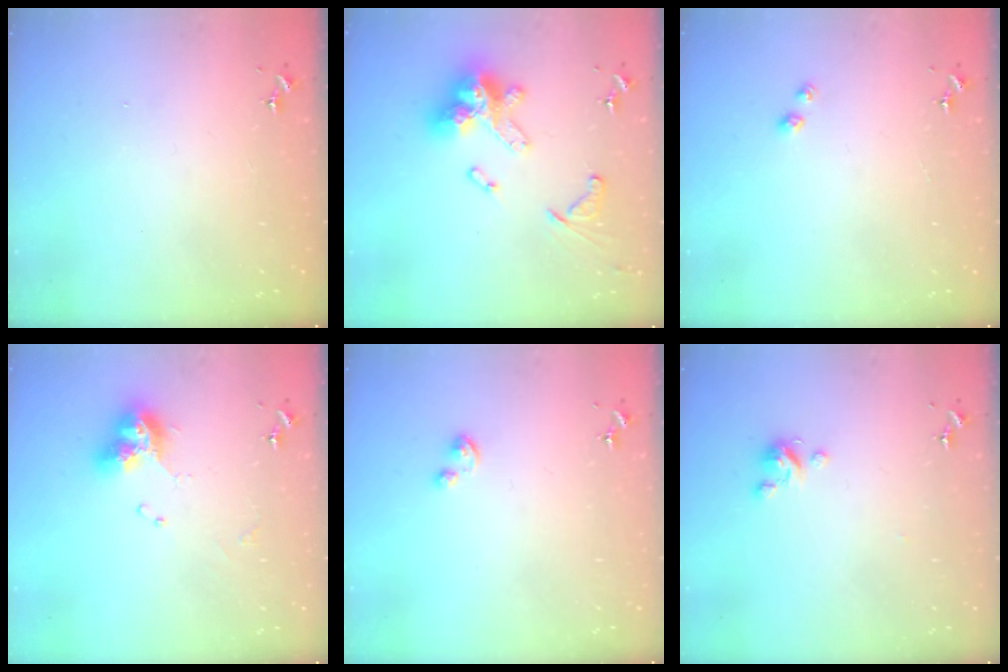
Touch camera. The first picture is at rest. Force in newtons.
{"total": 19.2, "press": 19.1, "slide": 1.8}
{"total": 2.3, "press": 2.3, "slide": 0.3}
{"total": 12.0, "press": 11.9, "slide": 1.3}
{"total": 2.5, "press": 2.5, "slide": 0.3}
{"total": 4.7, "press": 4.7, "slide": 0.3}